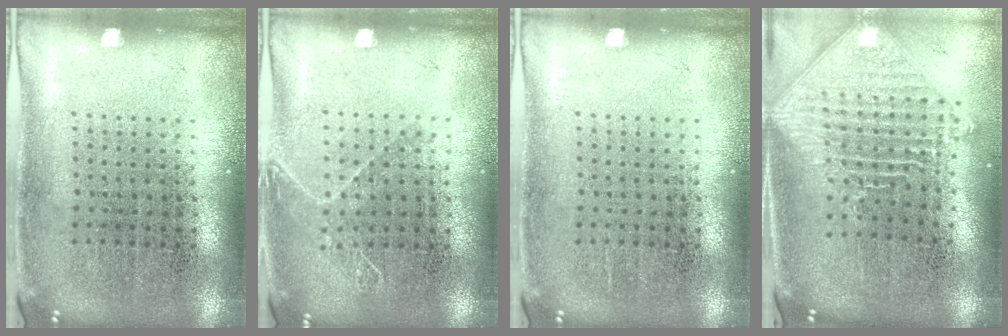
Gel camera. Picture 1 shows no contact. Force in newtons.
{"total": 1.0, "press": 0.9, "slide": 0.3}
{"total": 0.0}
{"total": 2.3, "press": 1.8, "slide": 1.4}